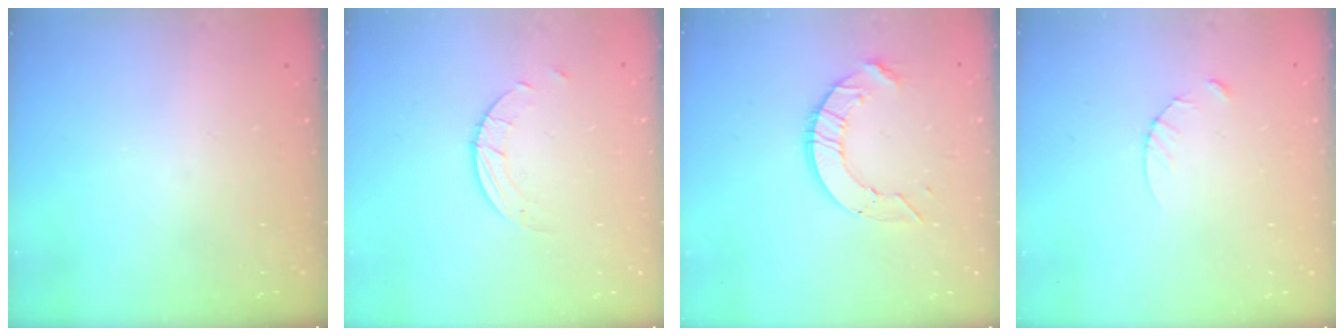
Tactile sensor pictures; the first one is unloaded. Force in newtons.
{"total": 2.6, "press": 2.6, "slide": 0.2}
{"total": 8.4, "press": 8.4, "slide": 0.6}
{"total": 3.3, "press": 3.3, "slide": 0.4}